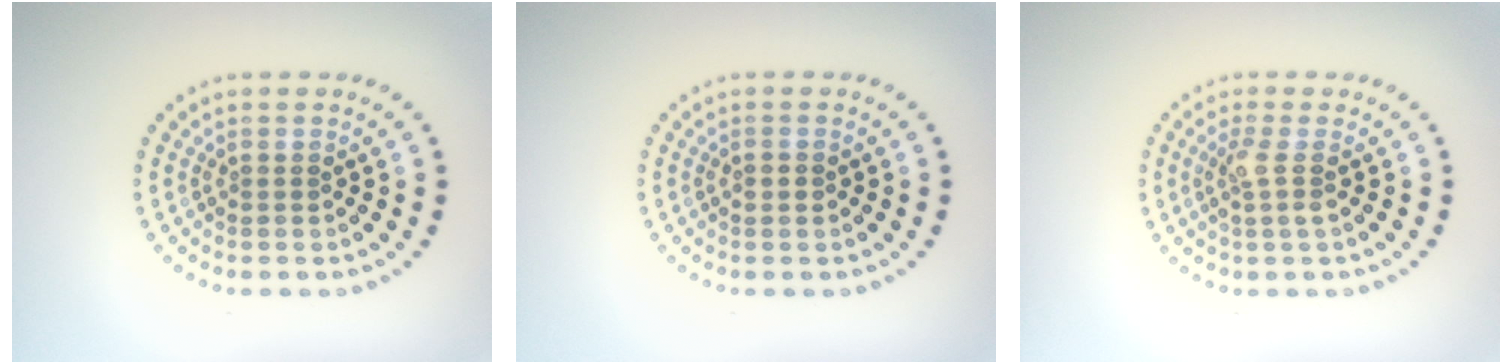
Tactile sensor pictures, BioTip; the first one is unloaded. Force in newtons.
{"total": 1.1, "press": 1.1, "slide": 0.1}
{"total": 1.8, "press": 1.5, "slide": 1.1}